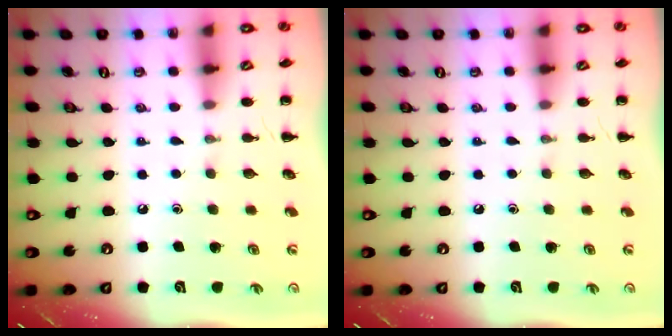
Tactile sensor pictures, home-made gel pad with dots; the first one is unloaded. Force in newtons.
{"total": 0.0}